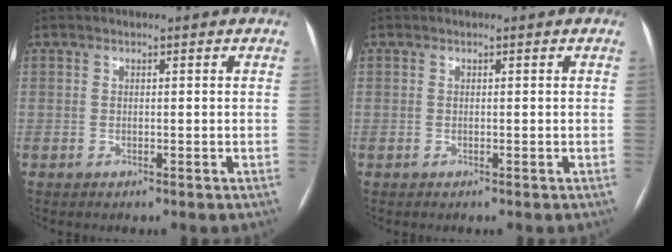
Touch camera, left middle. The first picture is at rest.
{"total": 0.0}